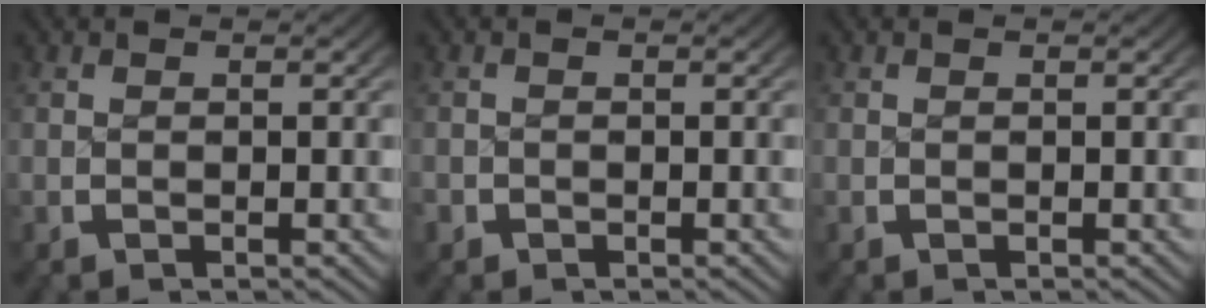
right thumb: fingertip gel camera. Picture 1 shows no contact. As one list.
[{"total": 0.9, "force": [-0.6, 0.6, 0.0], "torque": [-0.003, -0.005, -0.010]}, {"total": 0.0}]